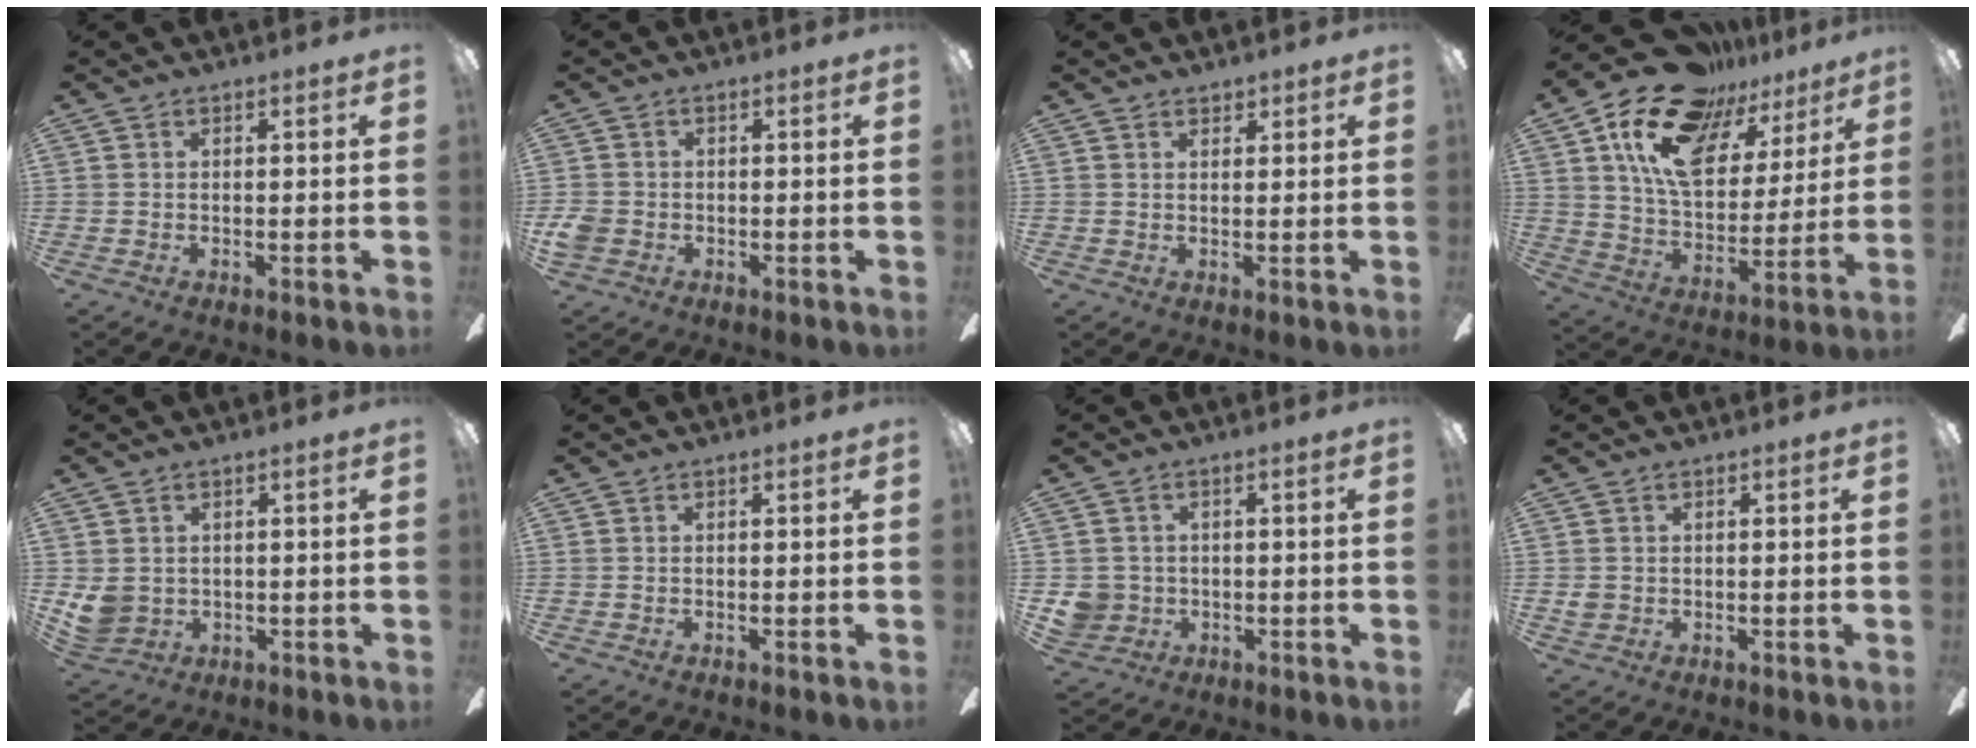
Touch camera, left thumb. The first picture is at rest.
{"total": 3.2, "force": [-1.0, 2.7, 1.4], "torque": [-0.029, 0.006, -0.018]}
{"total": 1.6, "force": [1.4, 0.8, 0.3], "torque": [0.002, -0.004, 0.025]}
{"total": 20.6, "force": [12.9, 10.8, 11.9], "torque": [-0.220, -0.068, 0.229]}
{"total": 5.1, "force": [1.2, 4.5, 2.0], "torque": [-0.041, -0.006, 0.024]}
{"total": 0.0}
{"total": 5.1, "force": [-0.4, 5.0, 1.2], "torque": [-0.037, 0.009, -0.005]}
{"total": 1.4, "force": [0.3, 1.2, 0.5], "torque": [-0.011, 0.004, 0.005]}